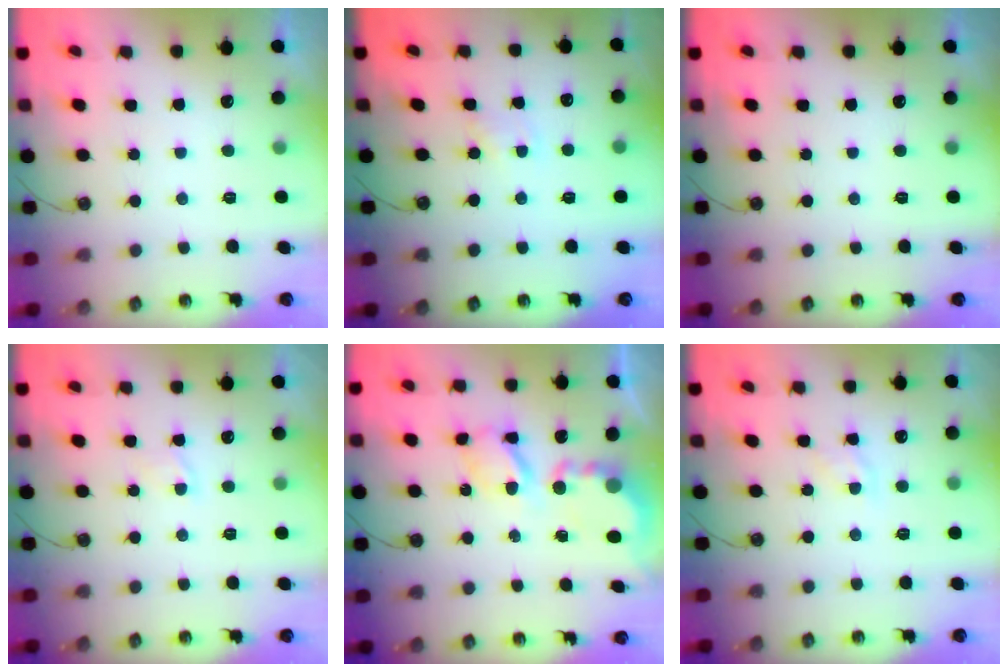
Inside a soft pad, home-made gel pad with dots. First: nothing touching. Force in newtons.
{"total": 2.0, "press": 2.0, "slide": 0.2}
{"total": 0.0}
{"total": 3.5, "press": 3.5, "slide": 0.4}
{"total": 6.8, "press": 6.8, "slide": 0.3}
{"total": 6.9, "press": 6.8, "slide": 0.7}